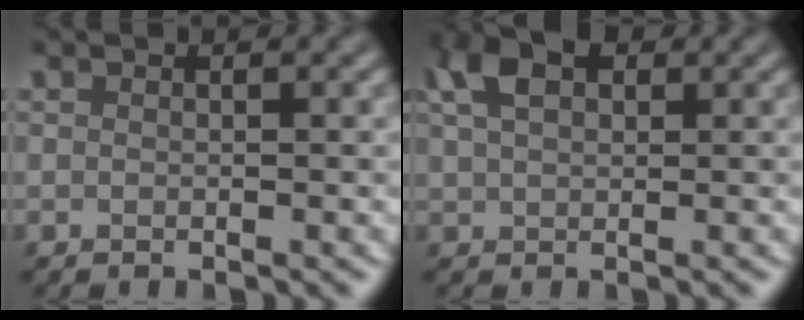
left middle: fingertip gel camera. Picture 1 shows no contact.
{"total": 4.8, "force": [2.2, 3.0, 3.2], "torque": [-0.068, 0.016, 0.034]}